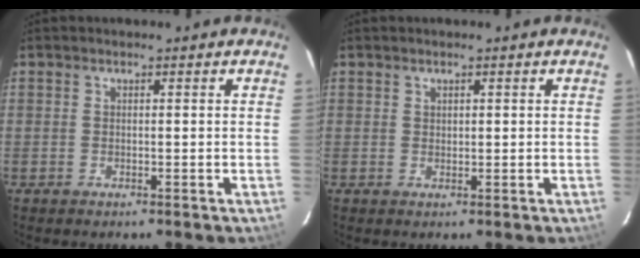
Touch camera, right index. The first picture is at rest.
{"total": 0.8, "force": [0.5, 0.6, 0.3], "torque": [-0.003, 0.003, 0.010]}